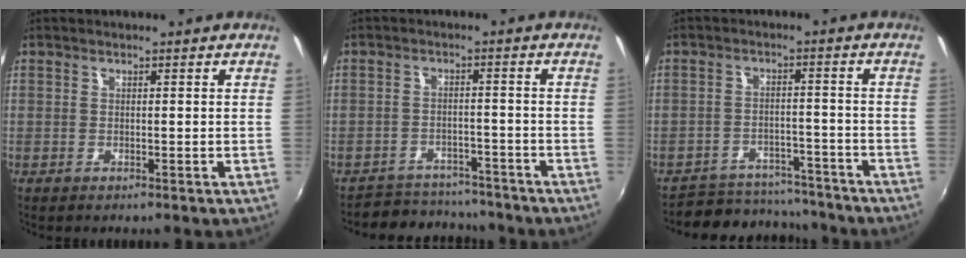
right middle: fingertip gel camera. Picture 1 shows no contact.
{"total": 9.2, "force": [-8.4, 3.4, 1.3], "torque": [-0.043, 0.014, -0.118]}
{"total": 12.6, "force": [-11.3, 4.6, 2.9], "torque": [-0.075, 0.019, -0.152]}